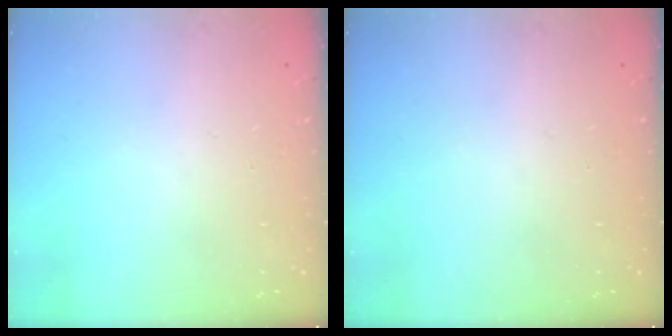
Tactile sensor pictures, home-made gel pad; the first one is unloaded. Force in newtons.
{"total": 0.0}